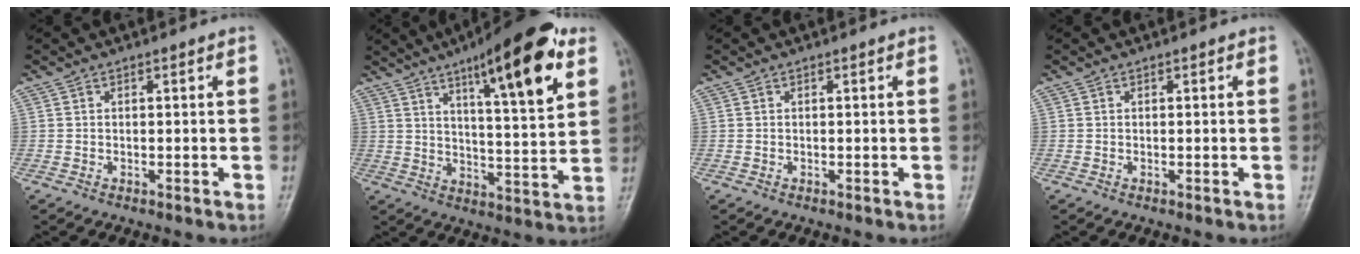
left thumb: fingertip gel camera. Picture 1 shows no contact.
{"total": 18.7, "force": [9.8, 4.4, 15.3], "torque": [-0.205, -0.037, 0.146]}
{"total": 0.0}
{"total": 0.0}